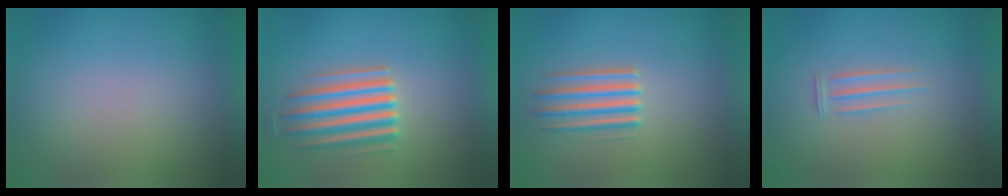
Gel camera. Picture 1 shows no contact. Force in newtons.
{"total": 5.5}
{"total": 2.5}
{"total": 1.2}